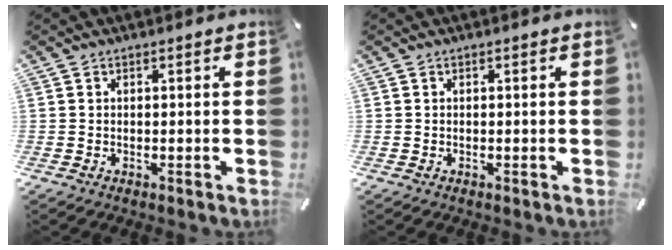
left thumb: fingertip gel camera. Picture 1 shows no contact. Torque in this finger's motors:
{"motor_torque": [0.00, 0.00, 0.00, 0.00, 0.00]}